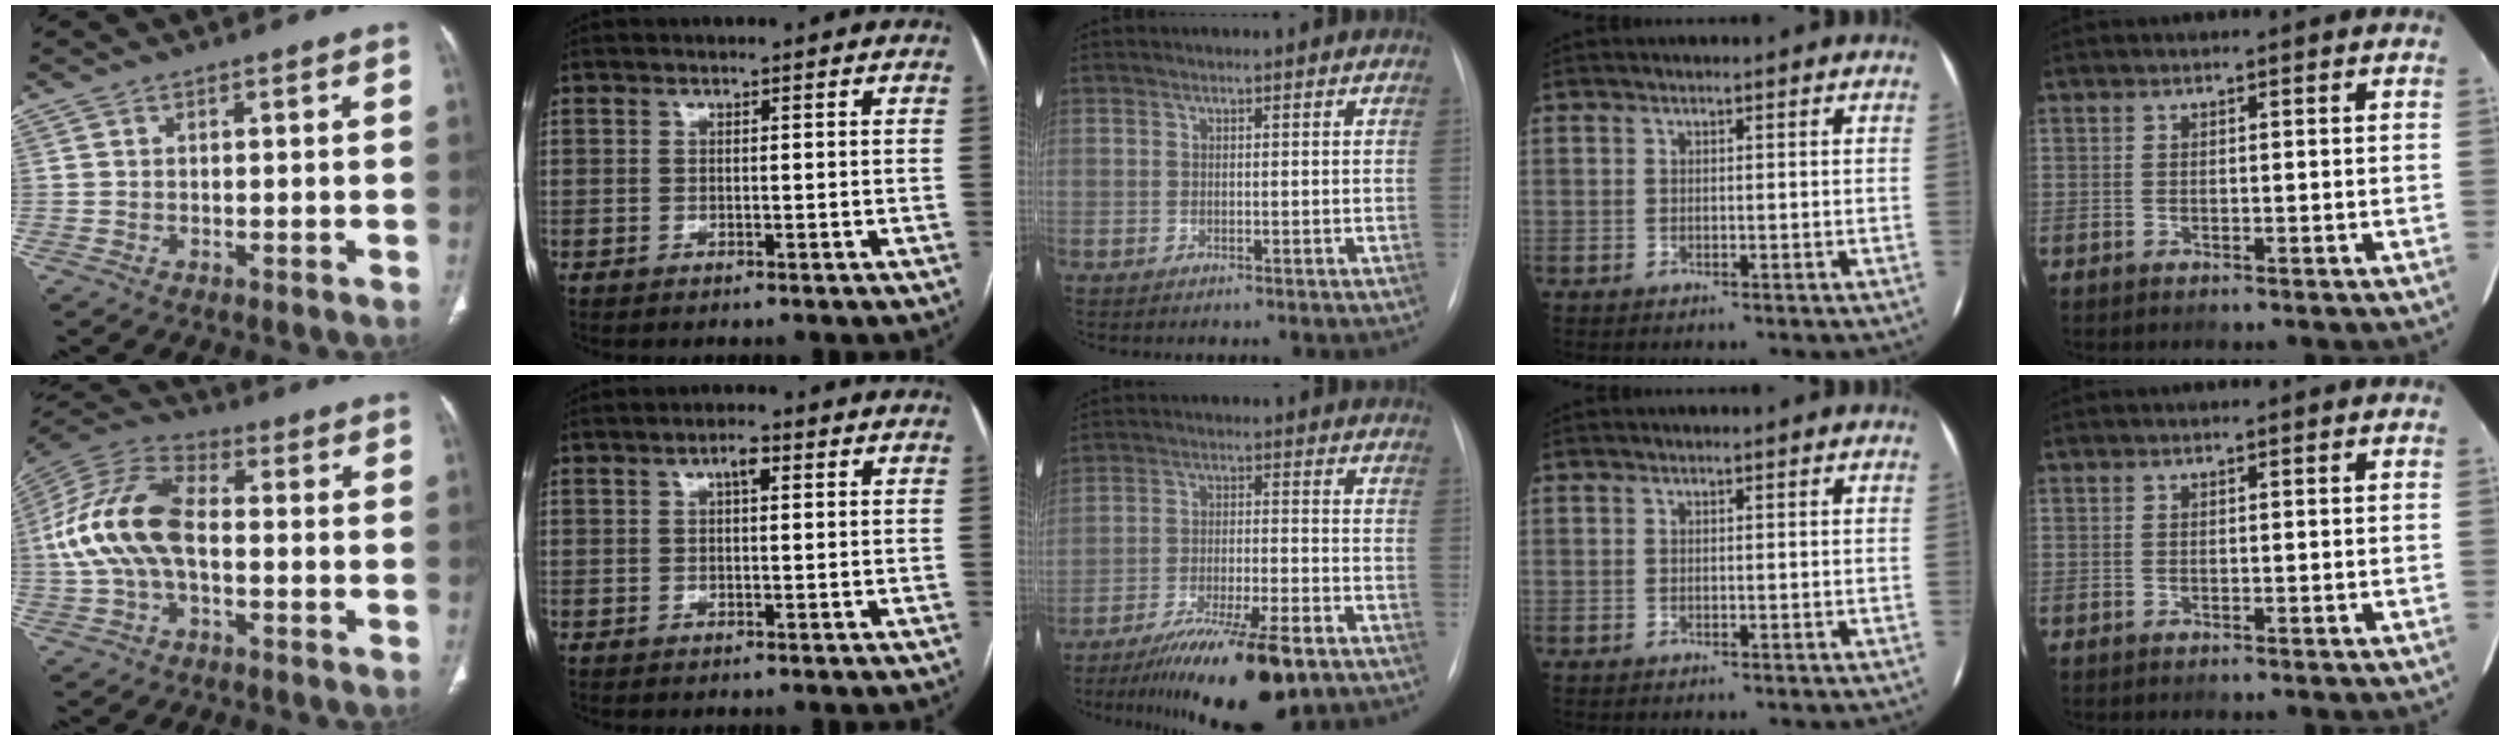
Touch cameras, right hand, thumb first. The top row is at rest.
{"thumb": {"total": 16.0, "force": [-0.9, 9.1, 13.2], "torque": [-0.277, 0.037, -0.023]}, "index": {"total": 2.2, "force": [0.8, 0.7, 1.9], "torque": [-0.033, 0.008, 0.013]}, "middle": {"total": 13.8, "force": [-9.7, 1.9, 9.7], "torque": [-0.155, -0.029, -0.157]}}